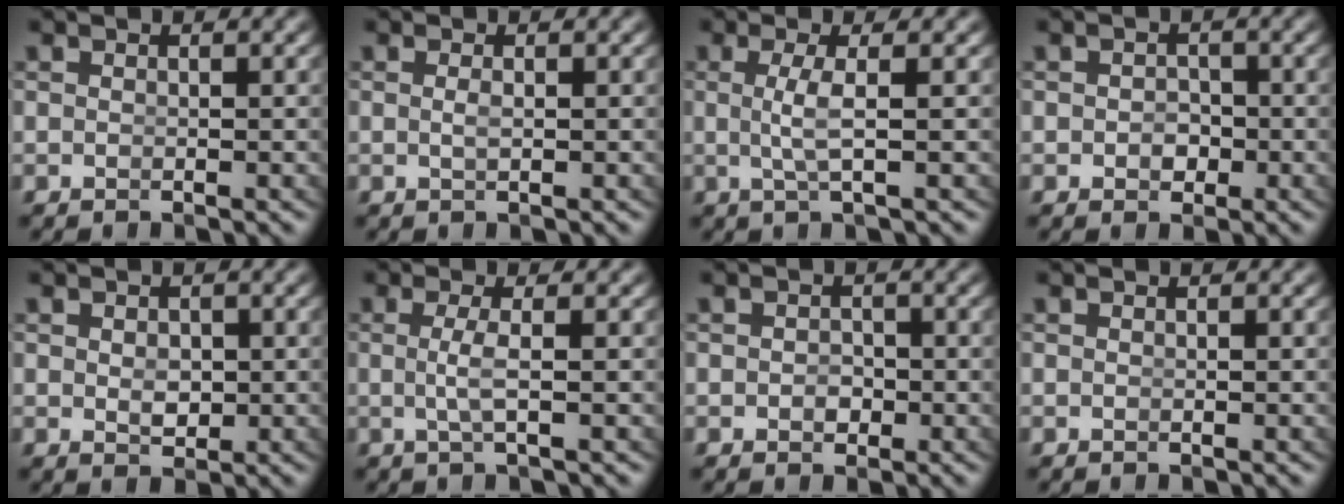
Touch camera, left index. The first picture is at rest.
{"total": 0.7, "force": [-0.1, -0.3, 0.6], "torque": [-0.014, -0.010, 0.004]}
{"total": 2.4, "force": [0.0, -0.6, 2.3], "torque": [-0.050, -0.009, 0.010]}
{"total": 1.3, "force": [-0.6, 0.9, 0.5], "torque": [0.004, -0.007, -0.008]}
{"total": 1.4, "force": [0.0, 0.8, 1.2], "torque": [-0.021, -0.016, 0.011]}
{"total": 2.0, "force": [-0.2, -0.6, 1.9], "torque": [-0.041, -0.009, 0.005]}
{"total": 0.9, "force": [-0.5, 0.7, 0.4], "torque": [0.000, -0.009, -0.004]}
{"total": 0.0}